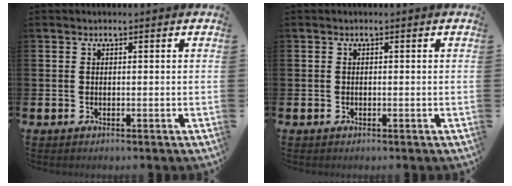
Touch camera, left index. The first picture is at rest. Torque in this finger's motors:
{"motor_torque": [-0.30, -0.07, -0.06, -0.01]}